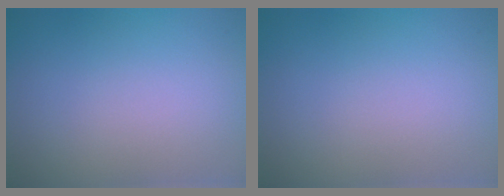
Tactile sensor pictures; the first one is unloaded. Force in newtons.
{"total": 0.0}